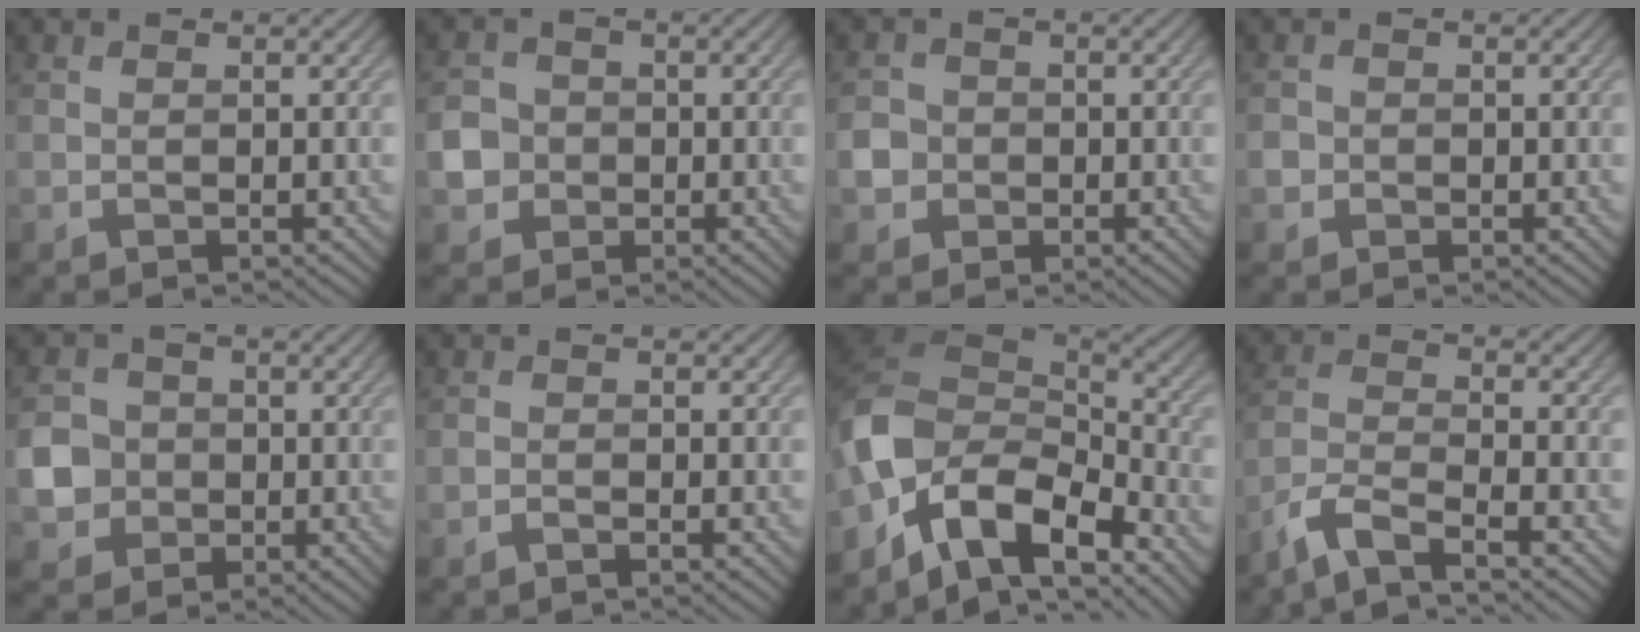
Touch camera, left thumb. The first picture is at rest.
{"total": 3.9, "force": [-0.7, 3.7, 1.1], "torque": [-0.027, -0.002, -0.024]}
{"total": 2.9, "force": [-0.6, 2.7, 0.7], "torque": [-0.013, -0.002, -0.018]}
{"total": 1.3, "force": [-0.4, 1.2, 0.1], "torque": [0.005, 0.002, -0.011]}
{"total": 5.2, "force": [-0.8, 4.9, 1.7], "torque": [-0.048, -0.008, -0.033]}
{"total": 0.8, "force": [-0.7, 0.0, 0.3], "torque": [-0.006, 0.002, -0.018]}
{"total": 13.7, "force": [-6.6, 7.5, 9.3], "torque": [-0.223, -0.014, -0.124]}
{"total": 6.1, "force": [-4.9, 1.1, 3.5], "torque": [-0.085, -0.003, -0.108]}